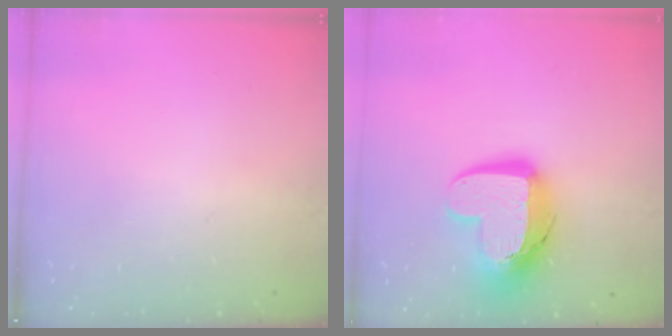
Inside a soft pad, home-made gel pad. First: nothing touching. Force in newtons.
{"total": 14.6, "press": 14.6, "slide": 1.4}